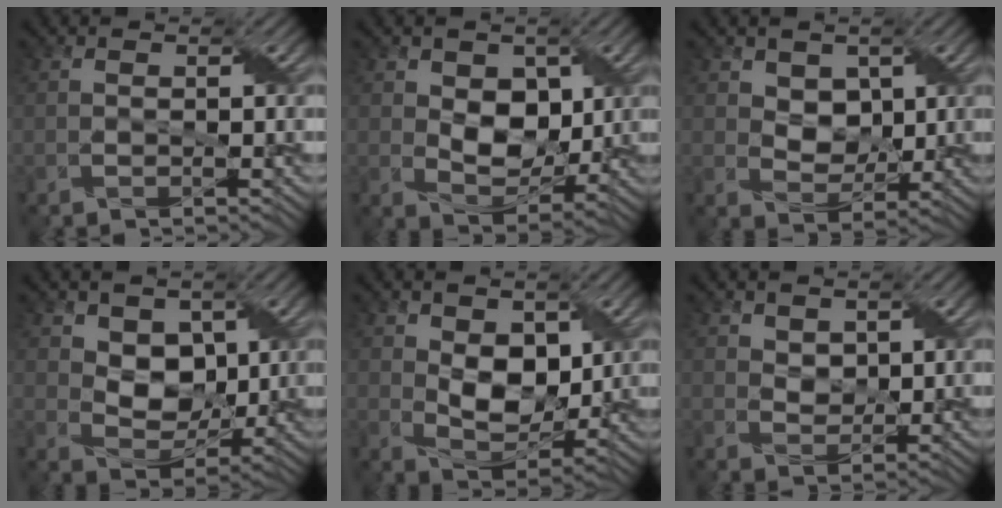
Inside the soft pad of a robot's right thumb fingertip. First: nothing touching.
{"total": 6.6, "force": [1.3, 4.7, 4.5], "torque": [-0.091, -0.006, 0.019]}
{"total": 4.5, "force": [1.6, 3.4, 2.4], "torque": [-0.061, -0.010, 0.019]}
{"total": 6.1, "force": [1.9, 4.5, 3.6], "torque": [-0.083, -0.012, 0.028]}
{"total": 7.3, "force": [1.5, 4.8, 5.2], "torque": [-0.111, -0.010, 0.026]}
{"total": 2.3, "force": [1.3, 1.6, 0.9], "torque": [-0.029, -0.003, 0.023]}